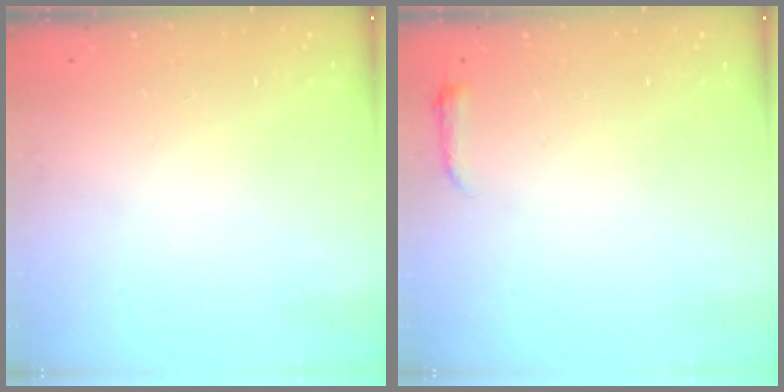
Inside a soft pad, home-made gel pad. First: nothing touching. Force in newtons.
{"total": 3.0, "press": 2.9, "slide": 0.6}